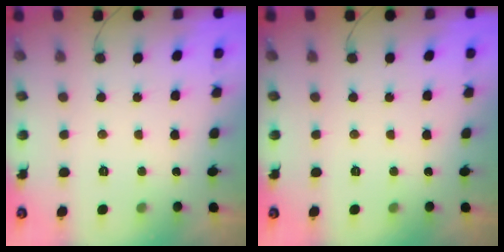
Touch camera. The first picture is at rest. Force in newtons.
{"total": 0.0}